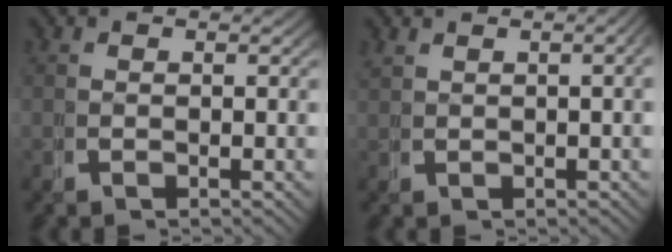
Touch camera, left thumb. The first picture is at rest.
{"total": 2.1, "force": [0.9, 0.4, 1.8], "torque": [-0.021, 0.010, 0.021]}